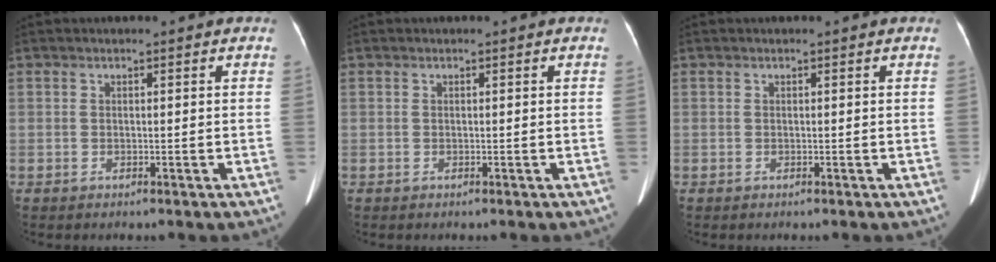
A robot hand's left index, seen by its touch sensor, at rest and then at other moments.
{"total": 0.0}
{"total": 0.0}